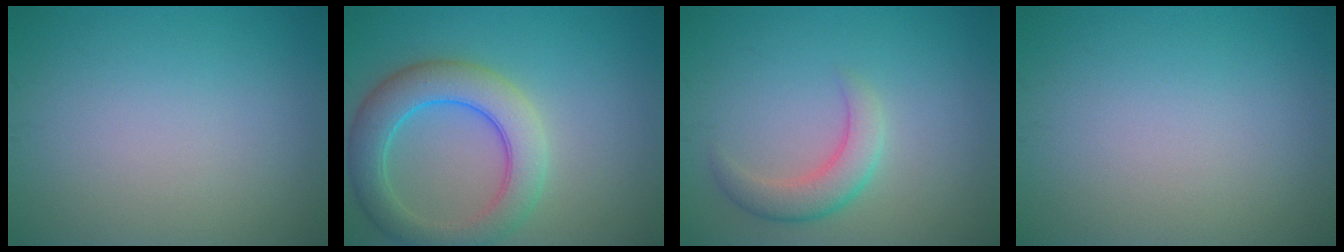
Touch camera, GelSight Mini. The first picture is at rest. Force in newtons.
{"total": 6.3, "press": 6.3, "slide": 0.4}
{"total": 3.2, "press": 3.2, "slide": 0.2}
{"total": 0.0}